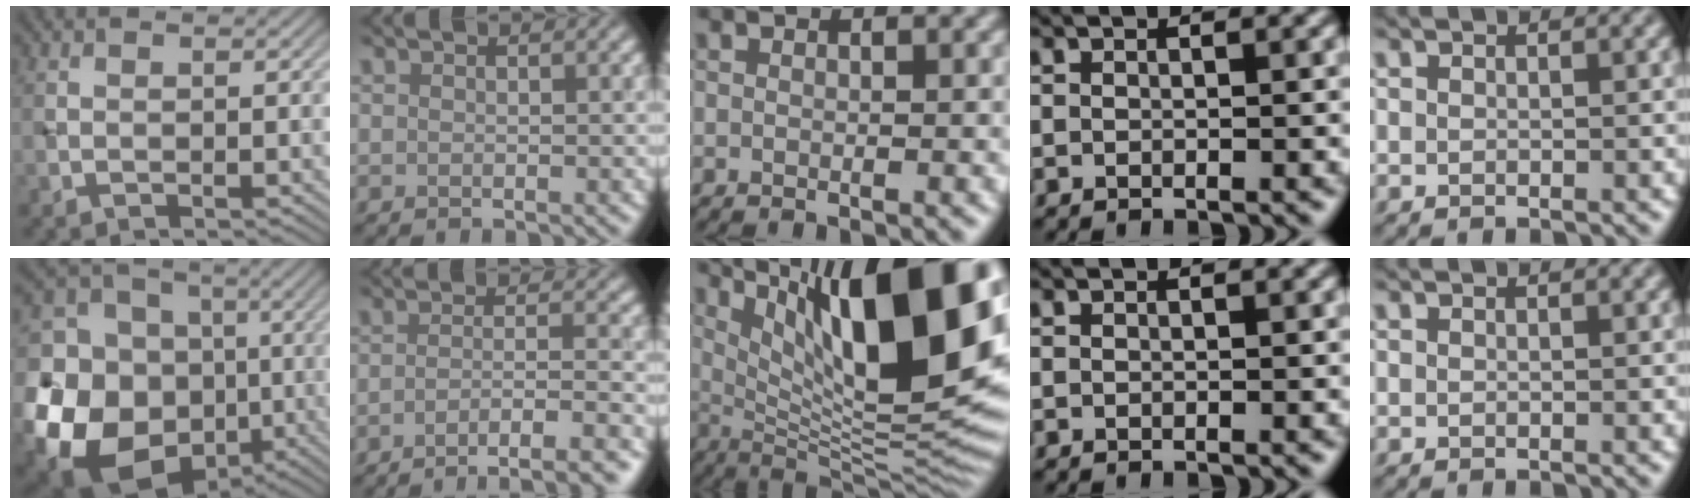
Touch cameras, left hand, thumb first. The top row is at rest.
{"thumb": {"total": 22.3, "force": [-7.1, 18.8, 9.6], "torque": [-0.240, -0.039, -0.138]}, "index": {"total": 6.9, "force": [-4.8, 1.1, 4.8], "torque": [-0.058, 0.010, -0.053]}, "middle": {"total": 17.5, "force": [6.0, 5.8, 15.4], "torque": [-0.216, 0.024, 0.113]}}